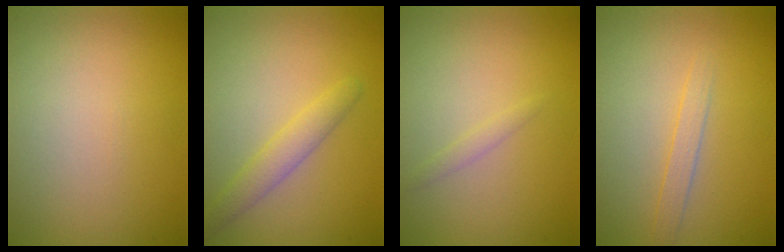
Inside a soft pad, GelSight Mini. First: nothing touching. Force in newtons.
{"total": 2.4, "press": 2.4, "slide": 0.2}
{"total": 0.8, "press": 0.8, "slide": 0.1}
{"total": 1.3, "press": 1.3, "slide": 0.0}